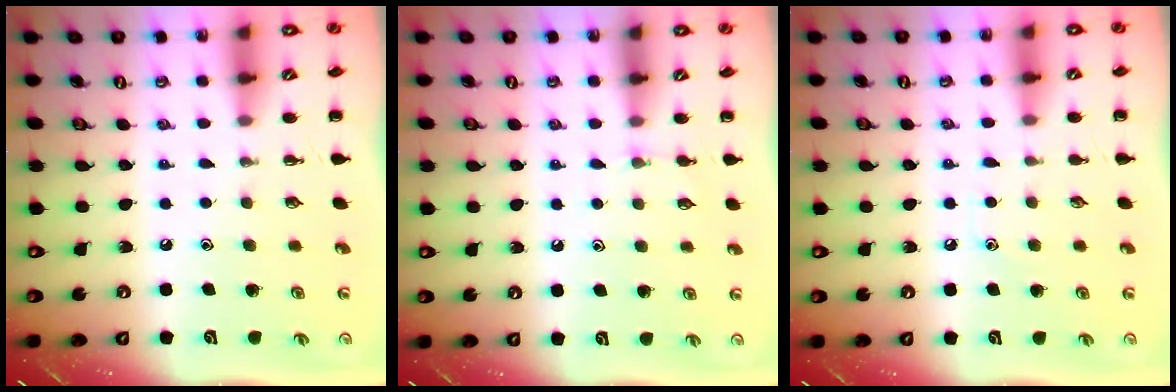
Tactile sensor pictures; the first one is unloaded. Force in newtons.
{"total": 3.4, "press": 3.2, "slide": 1.3}
{"total": 4.9, "press": 4.5, "slide": 1.7}